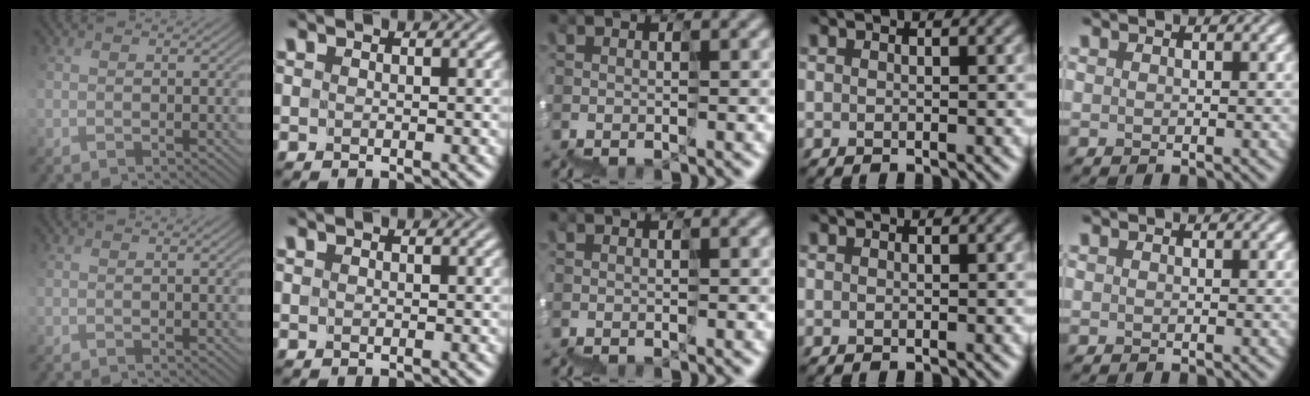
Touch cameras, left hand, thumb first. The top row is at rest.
{}